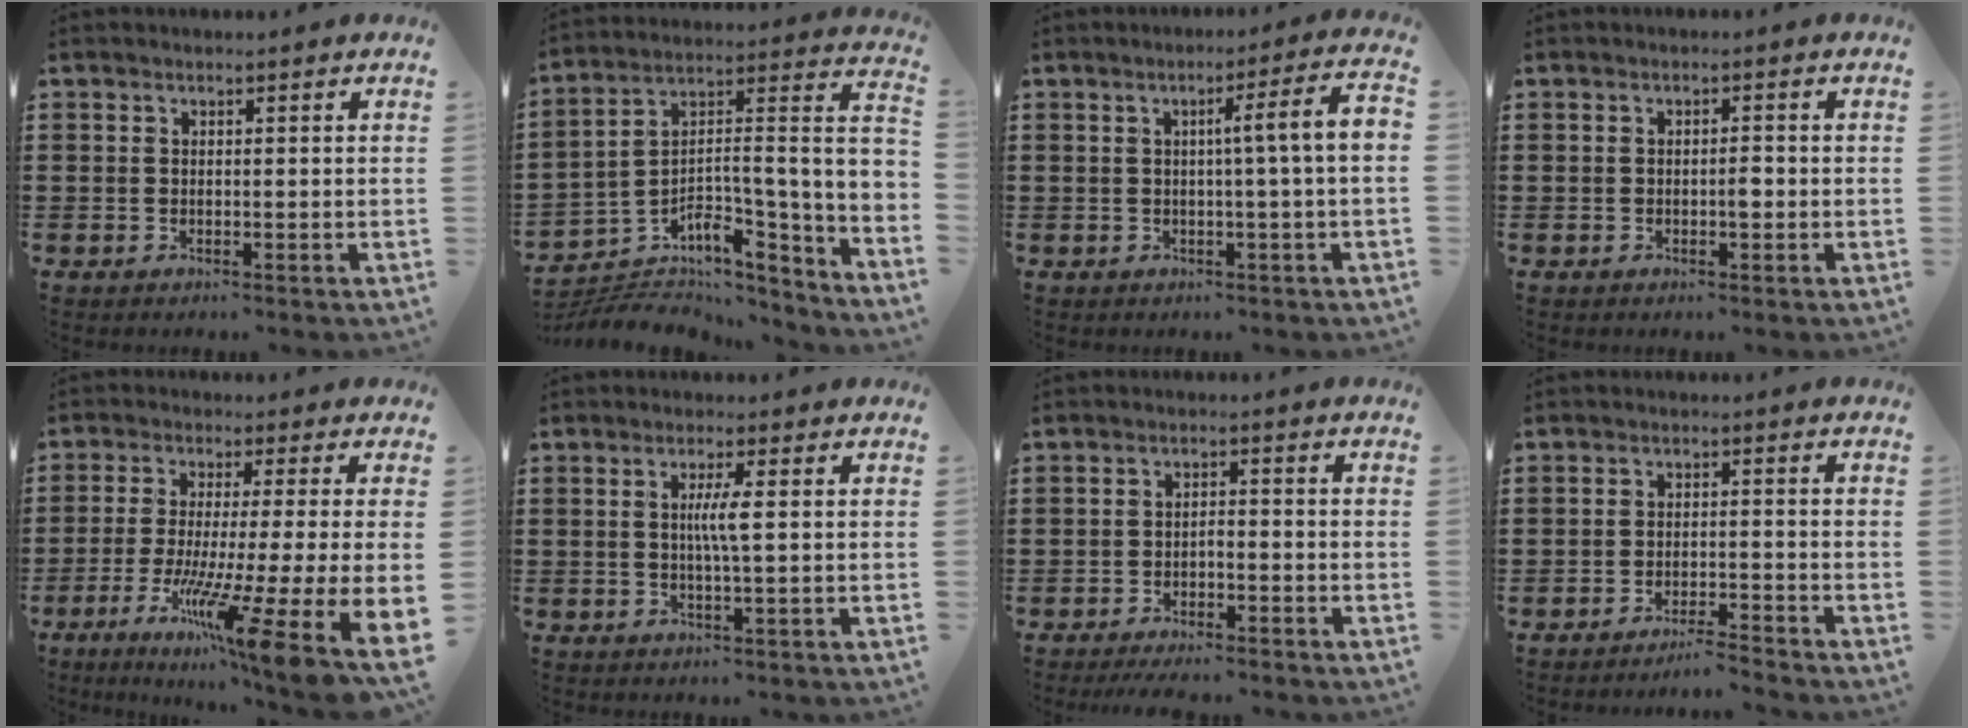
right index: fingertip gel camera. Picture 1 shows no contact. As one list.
[{"total": 6.2, "force": [-2.6, 2.1, 5.3], "torque": [-0.110, -0.035, -0.057]}, {"total": 6.1, "force": [0.2, -0.5, 6.1], "torque": [-0.103, -0.010, -0.004]}, {"total": 1.6, "force": [-0.4, 0.4, 1.5], "torque": [-0.028, 0.000, -0.008]}, {"total": 9.7, "force": [-3.9, -0.3, 8.8], "torque": [-0.165, -0.038, -0.077]}, {"total": 3.5, "force": [0.3, -0.1, 3.5], "torque": [-0.066, -0.004, 0.001]}, {"total": 2.2, "force": [-2.0, 0.1, 0.8], "torque": [-0.019, -0.001, -0.041]}, {"total": 3.0, "force": [-2.9, -0.4, 0.5], "torque": [-0.014, -0.001, -0.062]}]